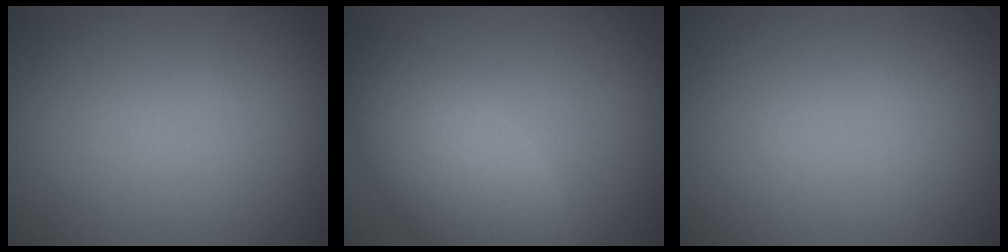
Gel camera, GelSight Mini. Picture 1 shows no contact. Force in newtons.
{"total": 5.6, "press": 5.6, "slide": 0.5}
{"total": 0.0}